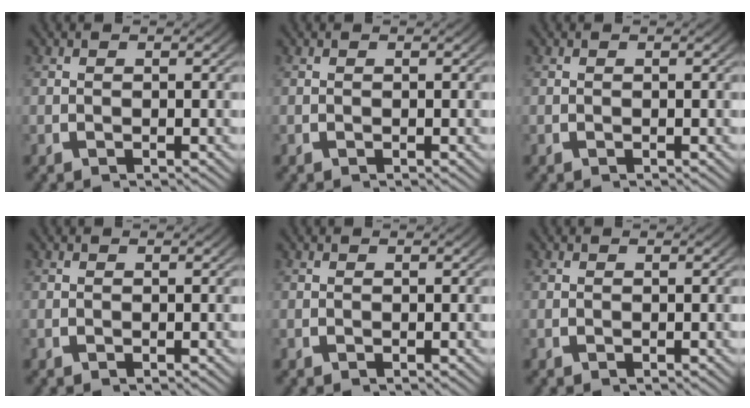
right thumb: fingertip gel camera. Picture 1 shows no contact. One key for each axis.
{"total": 0.0}
{"total": 0.0}
{"total": 0.0}
{"total": 0.0}
{"total": 0.0}